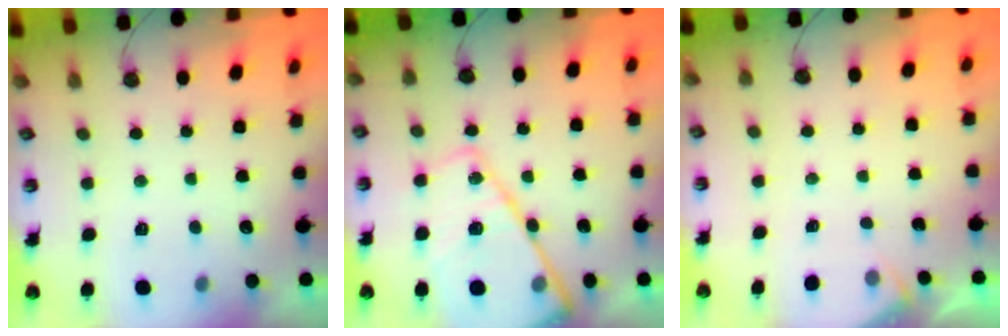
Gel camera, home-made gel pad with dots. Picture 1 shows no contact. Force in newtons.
{"total": 22.4, "press": 22.3, "slide": 2.4}
{"total": 2.2, "press": 2.2, "slide": 0.4}